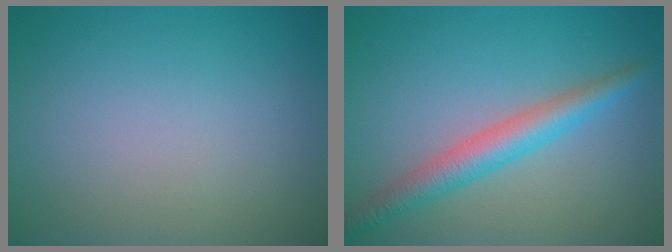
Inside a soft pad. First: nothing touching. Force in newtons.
{"total": 3.8, "press": 3.8, "slide": 0.1}